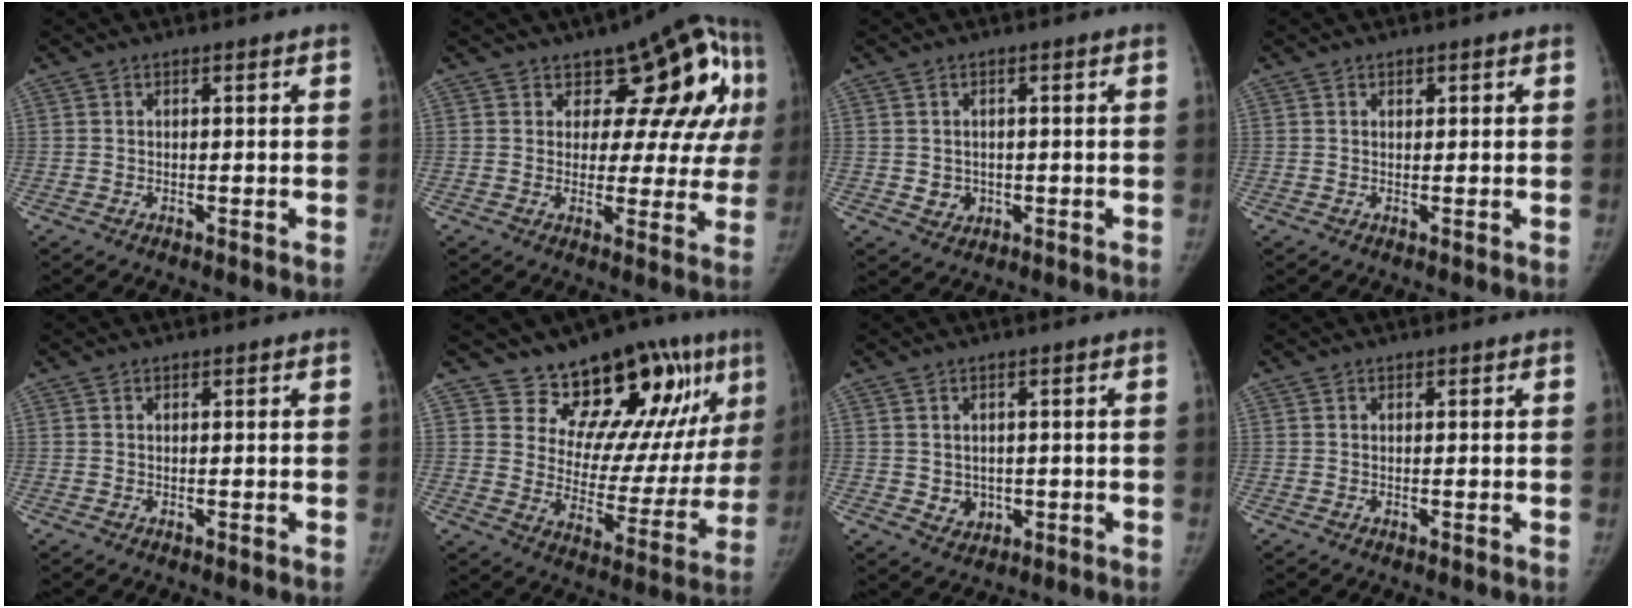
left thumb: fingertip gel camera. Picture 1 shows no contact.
{"total": 15.5, "force": [5.6, 8.6, 11.5], "torque": [-0.071, -0.011, 0.069]}
{"total": 2.9, "force": [-0.3, 2.7, 1.1], "torque": [-0.004, 0.001, 0.005]}
{"total": 0.8, "force": [0.5, 0.6, 0.3], "torque": [0.002, -0.002, 0.006]}
{"total": 0.0}
{"total": 19.0, "force": [12.6, 8.4, 11.6], "torque": [-0.096, -0.078, 0.185]}
{"total": 3.5, "force": [-0.2, 3.1, 1.6], "torque": [-0.010, -0.001, 0.009]}
{"total": 0.0}